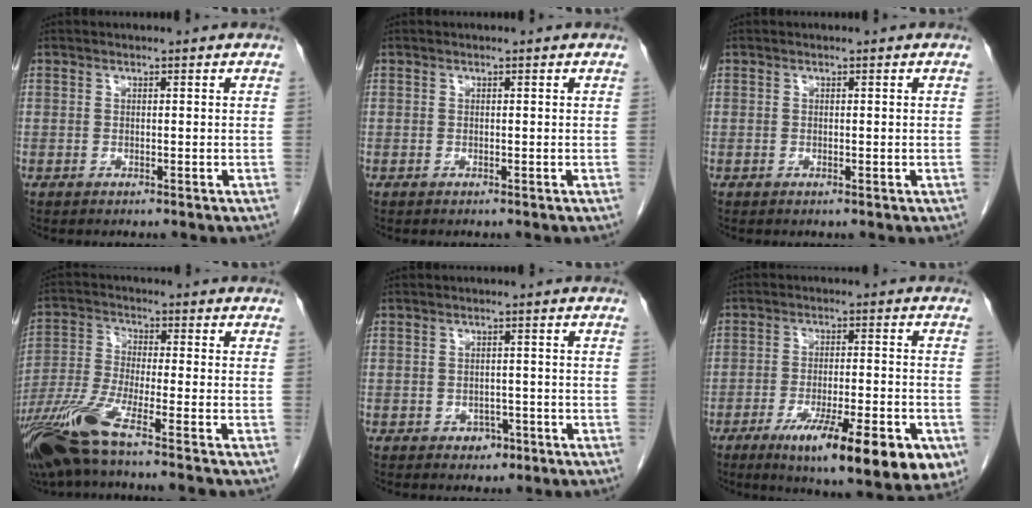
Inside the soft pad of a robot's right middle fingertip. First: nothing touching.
{"total": 0.0}
{"total": 0.0}
{"total": 11.0, "force": [-7.6, -0.6, 7.9], "torque": [-0.167, -0.035, -0.149]}
{"total": 2.2, "force": [-1.2, 1.6, 0.9], "torque": [-0.008, 0.005, -0.010]}
{"total": 17.1, "force": [-8.6, 3.0, 14.4], "torque": [-0.155, -0.023, -0.124]}